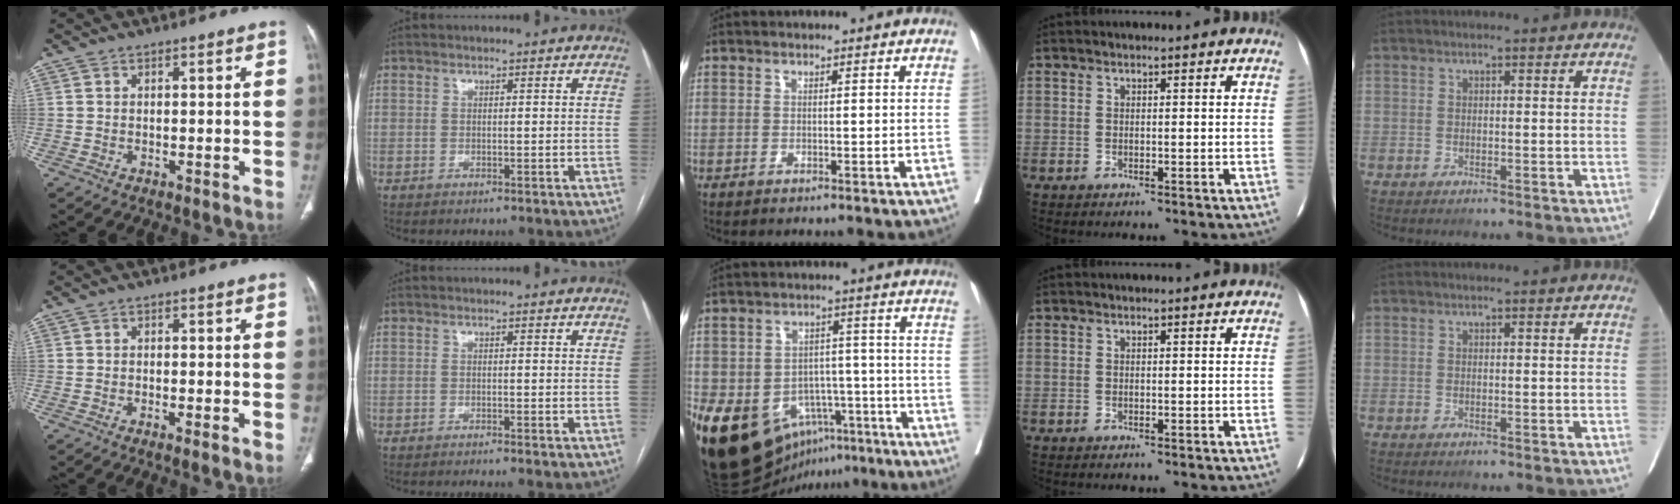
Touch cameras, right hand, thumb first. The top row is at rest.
{"thumb": {"total": 1.7, "force": [-0.5, 0.2, 1.6], "torque": [-0.037, -0.006, -0.012]}, "index": {"total": 1.0, "force": [-0.8, -0.3, 0.5], "torque": [-0.006, 0.003, -0.015]}, "middle": {"total": 17.3, "force": [-8.7, 12.2, 8.6], "torque": [-0.149, 0.026, -0.121]}}